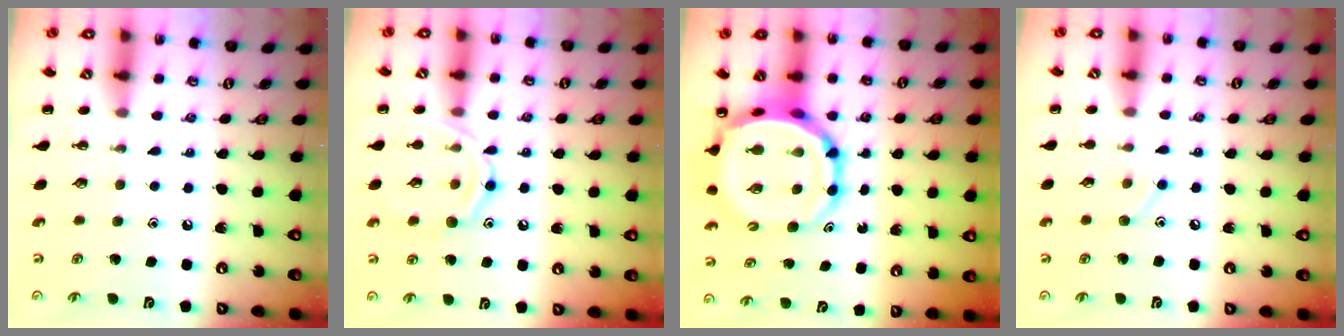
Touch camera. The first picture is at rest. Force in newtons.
{"total": 11.9, "press": 11.9, "slide": 0.8}
{"total": 10.5, "press": 10.0, "slide": 3.2}
{"total": 6.2, "press": 6.0, "slide": 1.5}